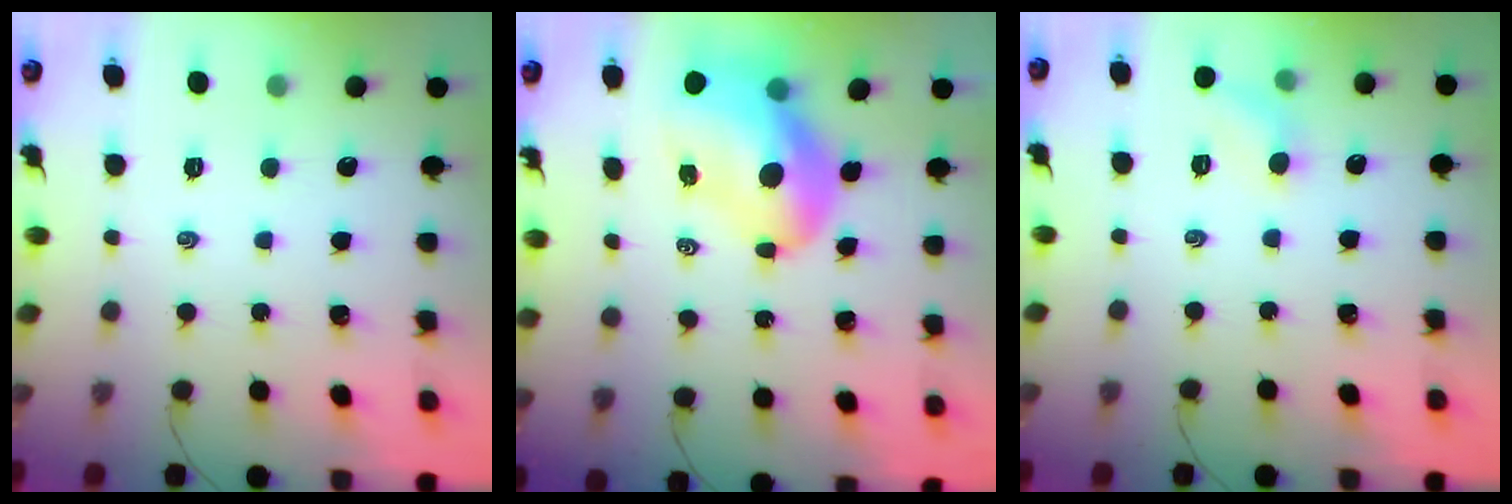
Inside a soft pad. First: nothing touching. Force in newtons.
{"total": 12.9, "press": 12.2, "slide": 4.0}
{"total": 6.0, "press": 5.7, "slide": 1.8}